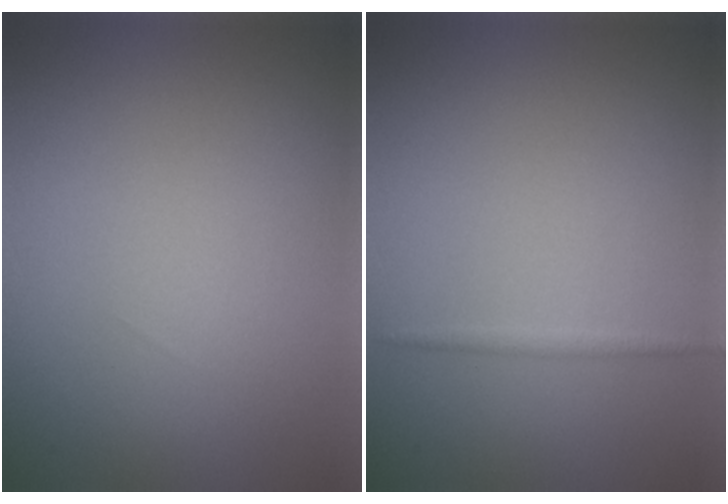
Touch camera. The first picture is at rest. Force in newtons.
{"total": 0.7, "press": 0.7, "slide": 0.0}